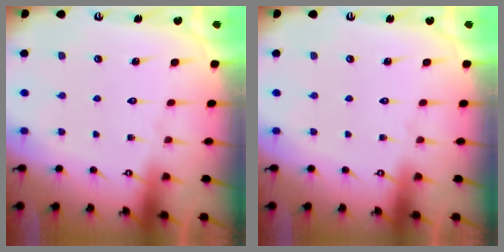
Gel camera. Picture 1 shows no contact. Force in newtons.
{"total": 0.0}